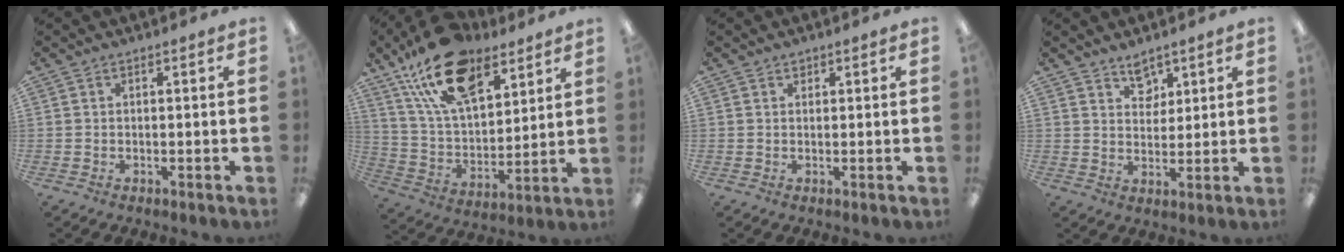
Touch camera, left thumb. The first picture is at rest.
{"total": 20.4, "force": [13.2, 10.2, 11.8], "torque": [-0.210, -0.058, 0.237]}
{"total": 0.8, "force": [0.7, 0.5, 0.0], "torque": [0.007, -0.002, 0.011]}
{"total": 5.2, "force": [4.1, 3.0, 1.1], "torque": [-0.003, -0.024, 0.071]}